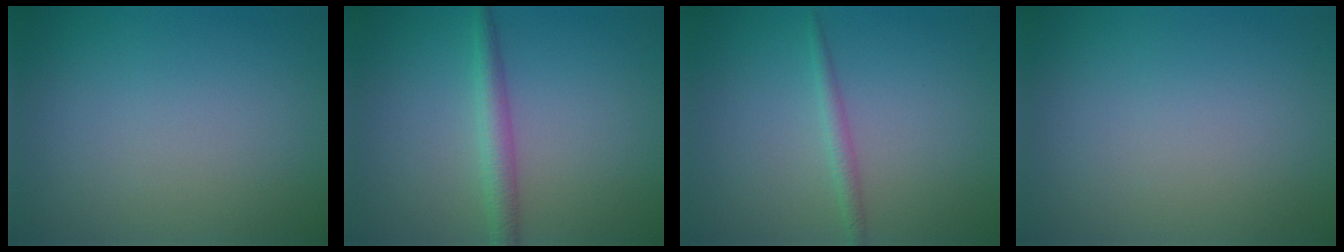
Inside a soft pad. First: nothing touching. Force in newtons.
{"total": 2.3, "press": 2.3, "slide": 0.1}
{"total": 1.3, "press": 1.3, "slide": 0.0}
{"total": 0.0}